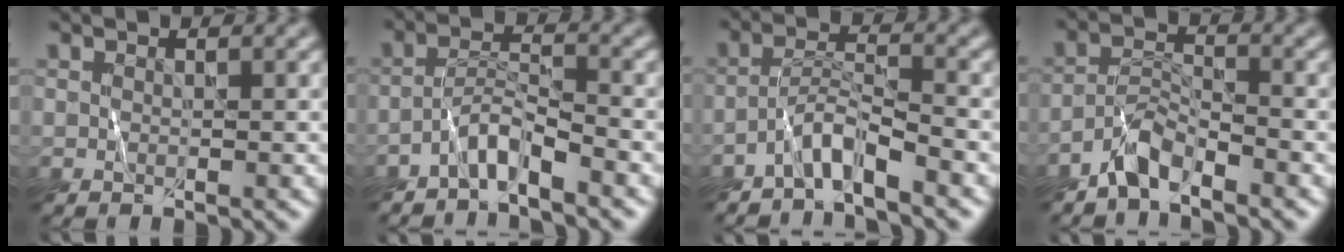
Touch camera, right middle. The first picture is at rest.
{"total": 2.9, "force": [-2.4, 0.3, 1.5], "torque": [-0.024, 0.013, -0.053]}
{"total": 3.1, "force": [-2.6, 0.2, 1.7], "torque": [-0.028, 0.013, -0.057]}
{"total": 2.9, "force": [-2.6, 0.6, 1.1], "torque": [-0.021, 0.015, -0.055]}